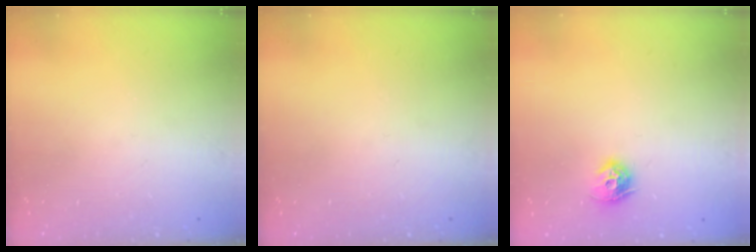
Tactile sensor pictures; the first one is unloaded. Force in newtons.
{"total": 0.0}
{"total": 7.8, "press": 7.8, "slide": 0.4}